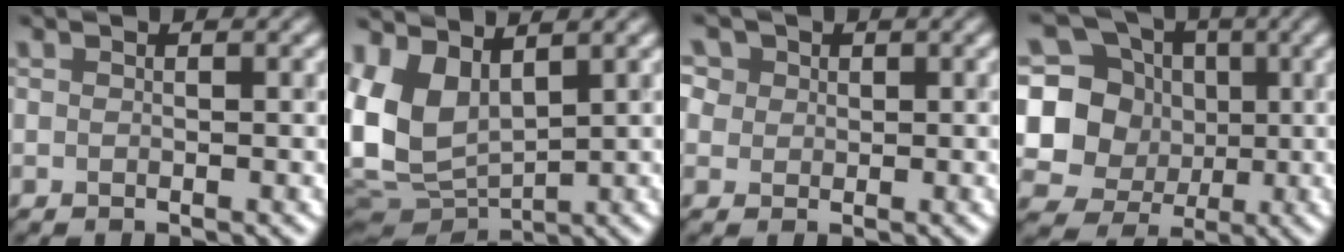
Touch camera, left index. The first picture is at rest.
{"total": 7.7, "force": [2.1, 4.4, 5.9], "torque": [-0.151, -0.006, 0.044]}
{"total": 5.7, "force": [2.8, 4.5, 2.2], "torque": [-0.048, 0.020, 0.031]}
{"total": 10.7, "force": [0.2, 10.1, 3.6], "torque": [-0.114, 0.027, -0.019]}